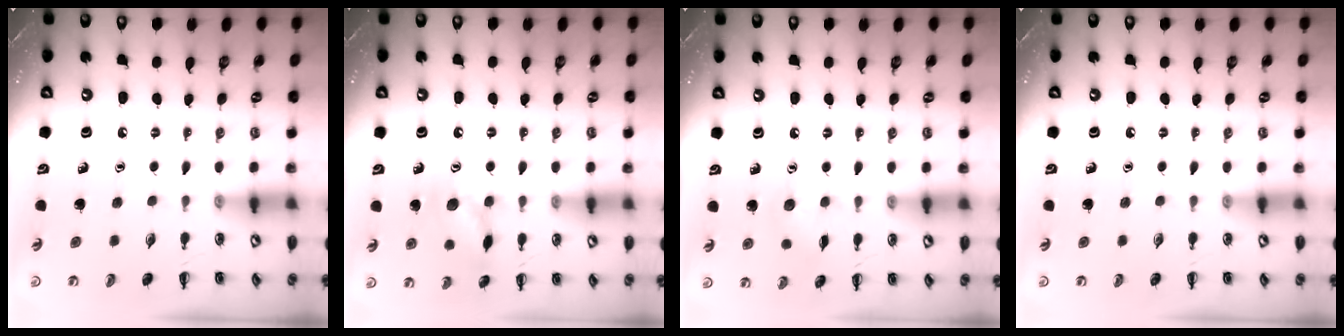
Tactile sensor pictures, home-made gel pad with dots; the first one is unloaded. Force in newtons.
{"total": 10.5, "press": 10.5, "slide": 0.6}
{"total": 5.5, "press": 5.3, "slide": 1.3}
{"total": 0.0}